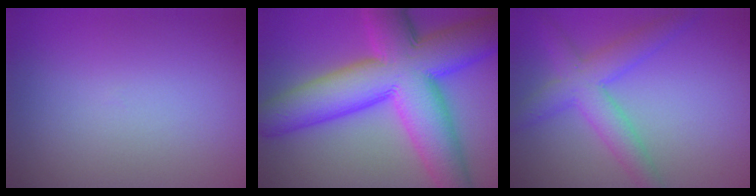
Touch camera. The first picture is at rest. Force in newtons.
{"total": 14.4, "press": 14.4, "slide": 0.4}
{"total": 4.7, "press": 4.7, "slide": 0.2}